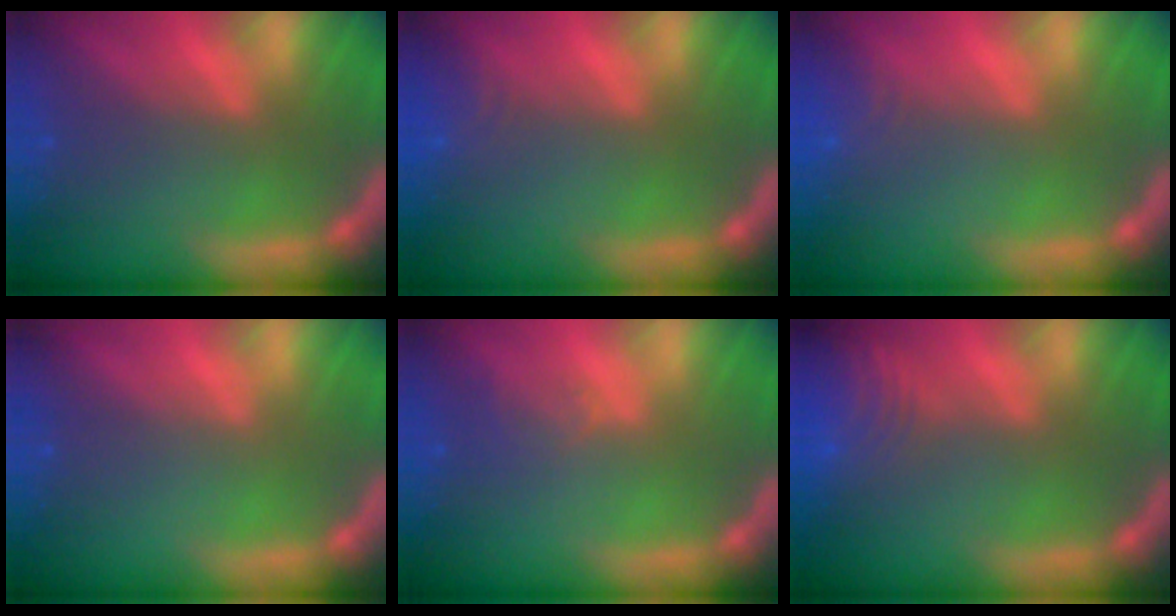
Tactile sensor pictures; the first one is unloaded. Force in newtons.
{"total": 2.4}
{"total": 2.4}
{"total": 0.0}
{"total": 1.5}
{"total": 9.5}